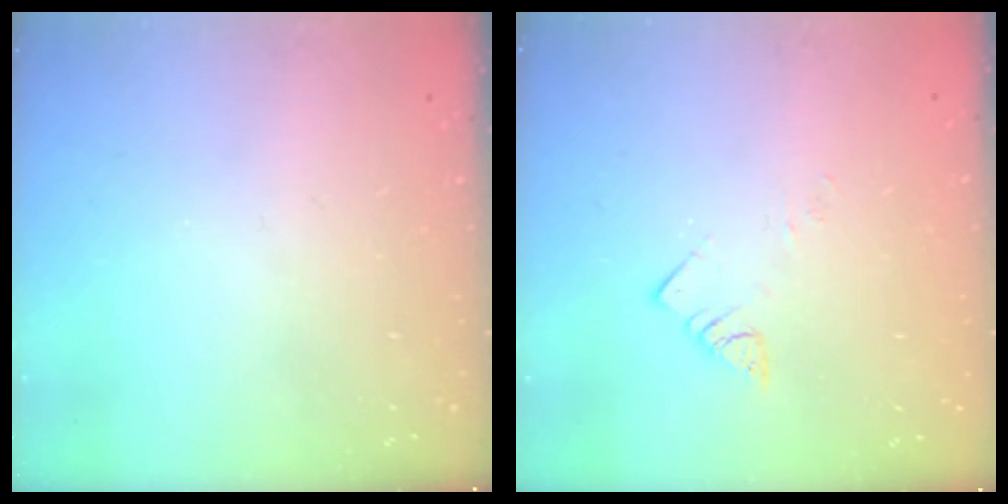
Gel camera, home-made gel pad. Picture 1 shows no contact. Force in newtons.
{"total": 2.9, "press": 2.9, "slide": 0.2}